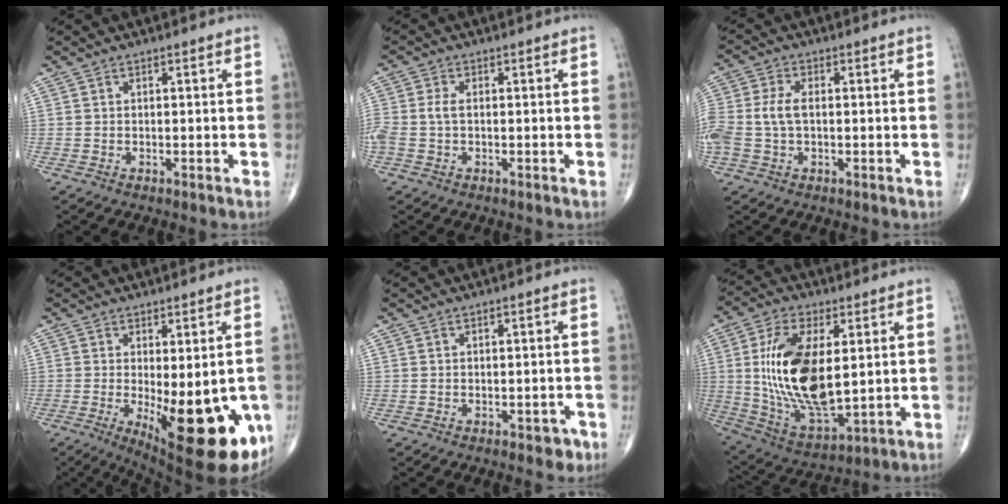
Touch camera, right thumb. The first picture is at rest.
{"total": 3.5, "force": [-0.2, 2.0, 2.9], "torque": [-0.085, 0.008, -0.005]}
{"total": 7.1, "force": [-0.2, 4.2, 5.7], "torque": [-0.151, 0.014, -0.004]}
{"total": 19.0, "force": [-5.1, 7.1, 16.8], "torque": [-0.191, -0.028, -0.049]}
{"total": 2.1, "force": [-1.1, 1.3, 1.3], "torque": [-0.002, 0.005, -0.012]}
{"total": 20.0, "force": [2.5, 9.6, 17.4], "torque": [-0.330, -0.020, 0.058]}